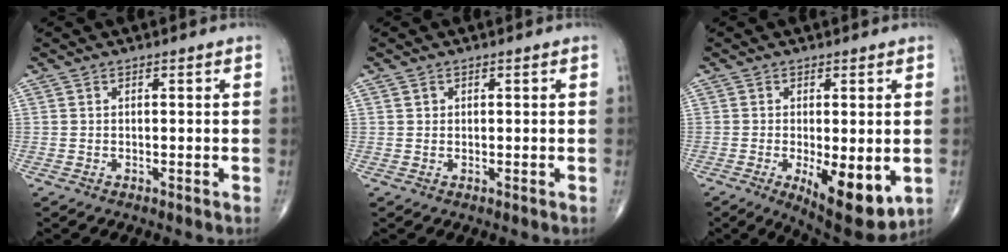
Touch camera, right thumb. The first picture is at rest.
{"total": 0.7, "force": [0.3, 0.6, 0.1], "torque": [0.005, 0.000, 0.005]}
{"total": 11.6, "force": [-2.8, 4.3, 10.3], "torque": [-0.146, -0.025, -0.030]}